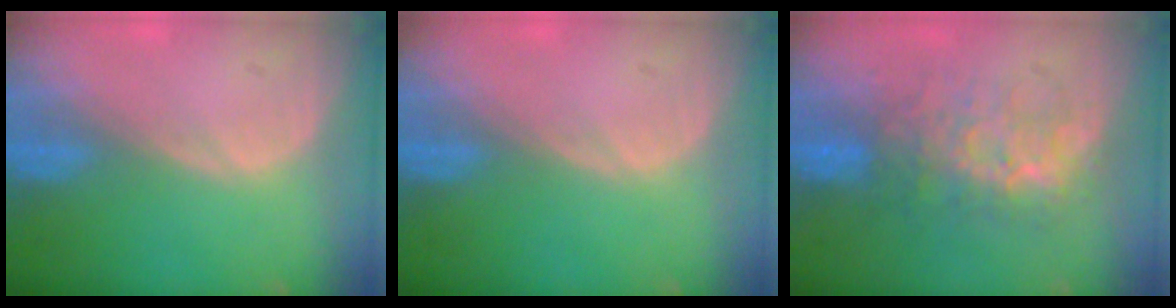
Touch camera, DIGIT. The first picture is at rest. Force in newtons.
{"total": 0.0}
{"total": 8.0, "press": 7.8, "slide": 1.9}